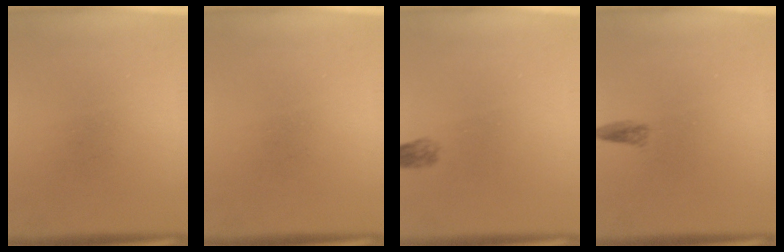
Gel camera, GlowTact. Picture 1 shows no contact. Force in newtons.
{"total": 0.0}
{"total": 1.5}
{"total": 1.3}